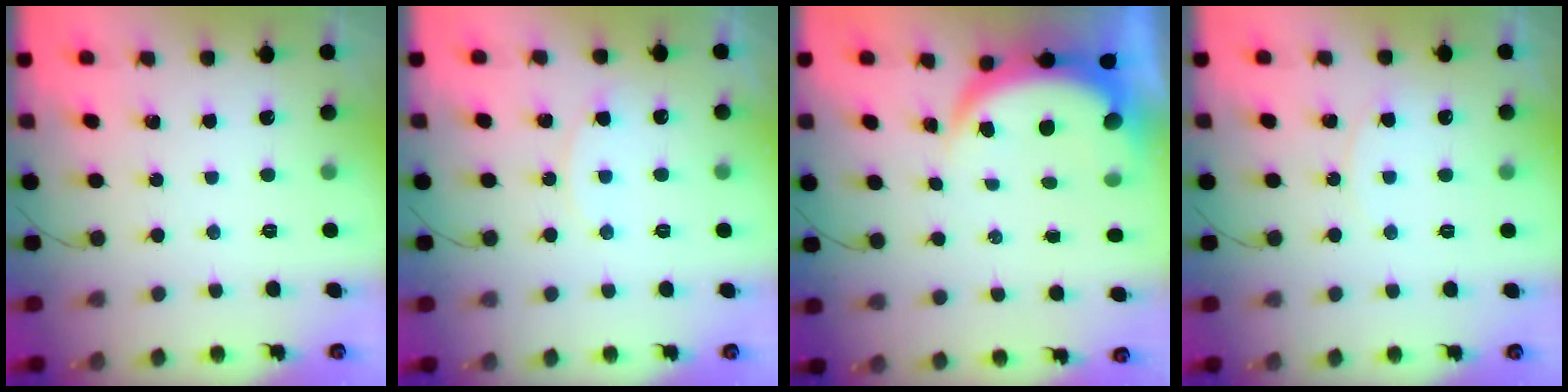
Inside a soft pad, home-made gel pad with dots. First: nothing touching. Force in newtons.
{"total": 4.9, "press": 4.9, "slide": 0.6}
{"total": 5.8, "press": 5.7, "slide": 0.8}
{"total": 3.3, "press": 3.3, "slide": 0.5}